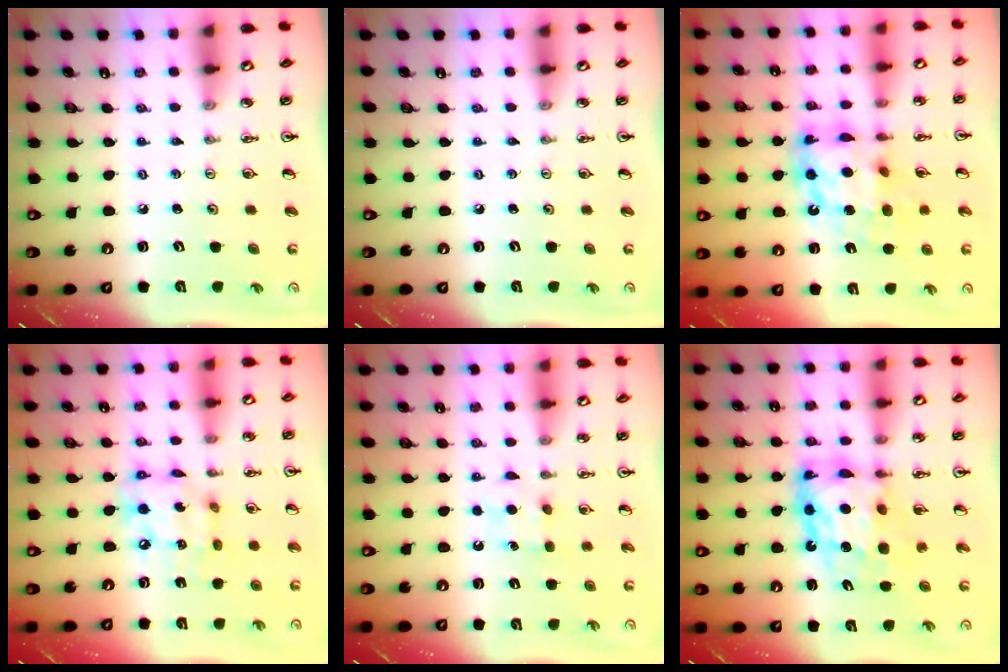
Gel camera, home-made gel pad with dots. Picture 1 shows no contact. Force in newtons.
{"total": 0.0}
{"total": 14.2, "press": 14.1, "slide": 1.3}
{"total": 12.1, "press": 12.1, "slide": 1.1}
{"total": 5.5, "press": 5.5, "slide": 0.6}
{"total": 12.2, "press": 12.1, "slide": 1.2}